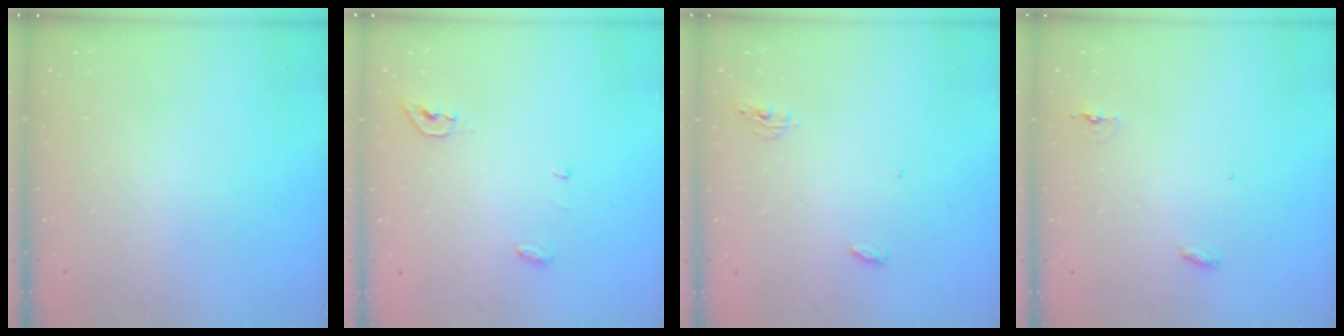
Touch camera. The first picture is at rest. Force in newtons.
{"total": 4.5, "press": 4.2, "slide": 1.5}
{"total": 4.1, "press": 4.0, "slide": 0.9}
{"total": 7.4, "press": 4.4, "slide": 6.0}